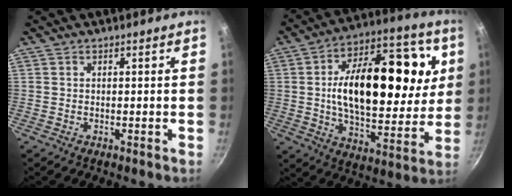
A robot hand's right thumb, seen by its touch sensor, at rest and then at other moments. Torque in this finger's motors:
{"motor_torque": [1.01, 4.00, 0.71, 0.63, 0.21]}